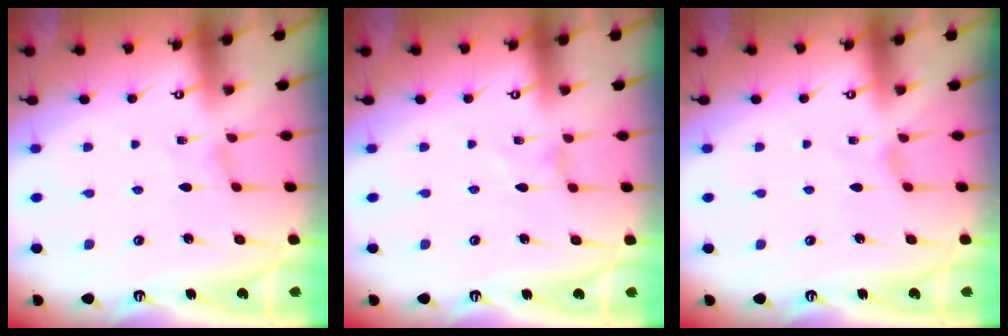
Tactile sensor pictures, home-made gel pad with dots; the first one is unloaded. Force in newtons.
{"total": 0.0}
{"total": 0.8, "press": 0.8, "slide": 0.2}